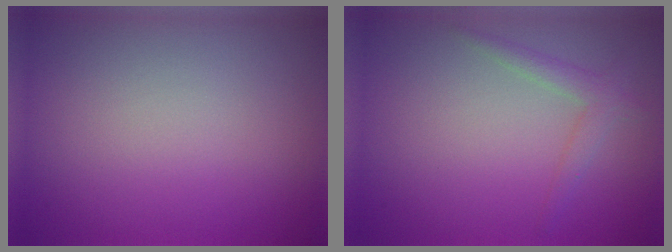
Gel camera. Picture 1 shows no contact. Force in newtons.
{"total": 1.8, "press": 1.8, "slide": 0.1}